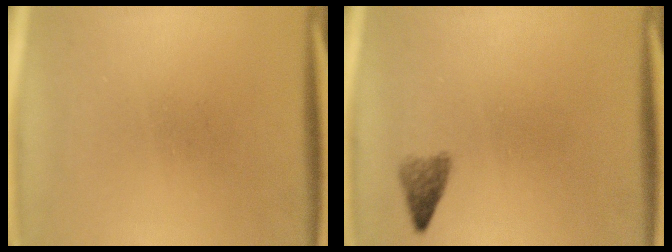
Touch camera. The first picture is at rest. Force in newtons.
{"total": 1.9}